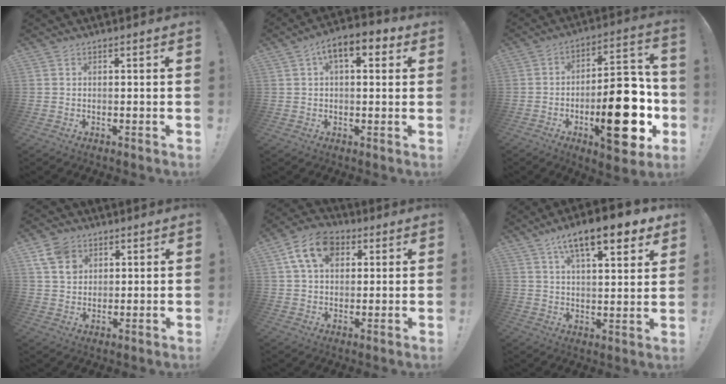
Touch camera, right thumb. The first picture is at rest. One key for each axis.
{"total": 8.7, "fx": 3.2, "fy": 4.1, "fz": 7.0, "tx": -0.093, "ty": -0.008, "tz": 0.051}
{"total": 23.7, "fx": -6.8, "fy": 9.7, "fz": 20.6, "tx": -0.290, "ty": 0.040, "tz": -0.097}
{"total": 9.2, "fx": 4.9, "fy": 6.7, "fz": 3.8, "tx": -0.061, "ty": -0.018, "tz": 0.099}
{"total": 12.5, "fx": 4.9, "fy": 8.8, "fz": 7.4, "tx": -0.118, "ty": -0.003, "tz": 0.095}
{"total": 14.3, "fx": 8.6, "fy": 4.3, "fz": 10.6, "tx": -0.161, "ty": -0.046, "tz": 0.139}